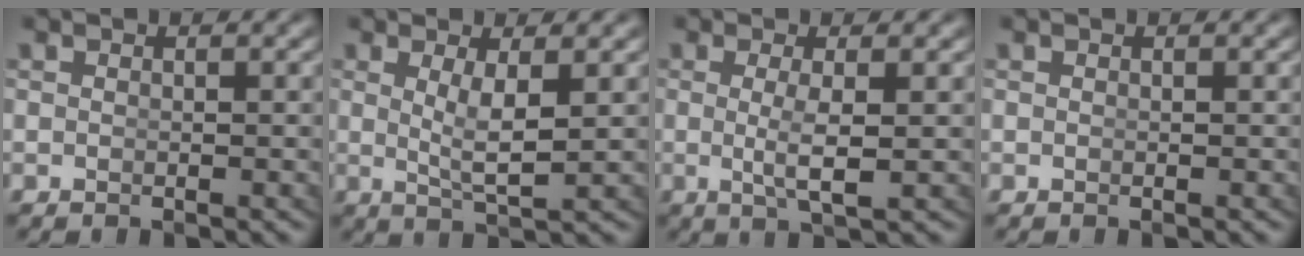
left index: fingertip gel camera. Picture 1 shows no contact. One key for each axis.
{"total": 3.0, "fx": 0.4, "fy": -0.3, "fz": 3.0, "tx": -0.056, "ty": -0.021, "tz": 0.023}
{"total": 3.0, "fx": -0.2, "fy": -0.2, "fz": 3.0, "tx": -0.060, "ty": -0.018, "tz": 0.009}
{"total": 0.0}